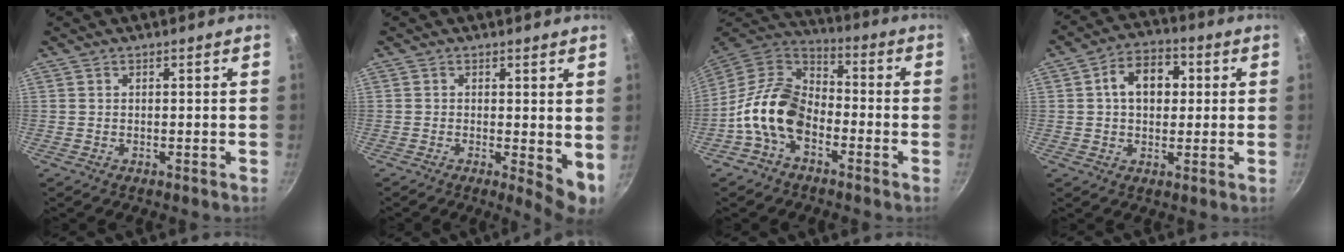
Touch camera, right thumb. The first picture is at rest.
{"total": 5.6, "force": [0.0, 2.1, 5.2], "torque": [-0.063, -0.011, 0.000]}
{"total": 14.2, "force": [-5.0, 9.1, 9.7], "torque": [-0.153, 0.053, -0.118]}
{"total": 9.2, "force": [1.6, 6.6, 6.3], "torque": [-0.063, 0.014, 0.013]}